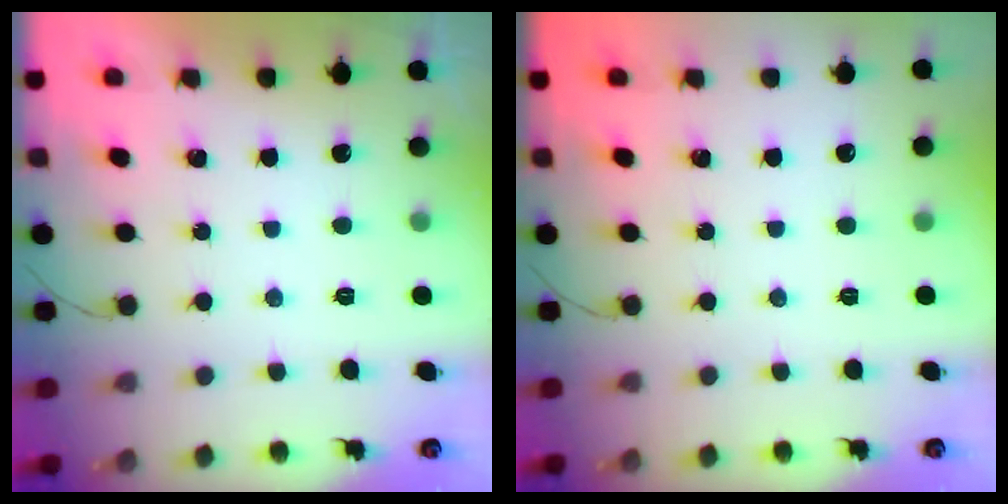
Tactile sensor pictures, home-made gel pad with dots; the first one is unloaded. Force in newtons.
{"total": 0.0}